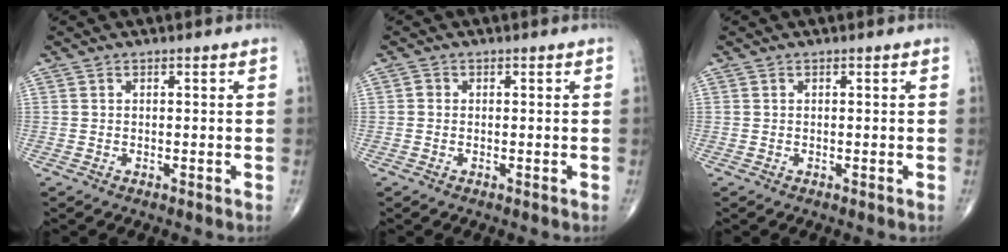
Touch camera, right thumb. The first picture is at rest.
{"total": 0.7, "force": [-0.1, 0.6, 0.3], "torque": [-0.001, 0.002, -0.007]}
{"total": 0.0}